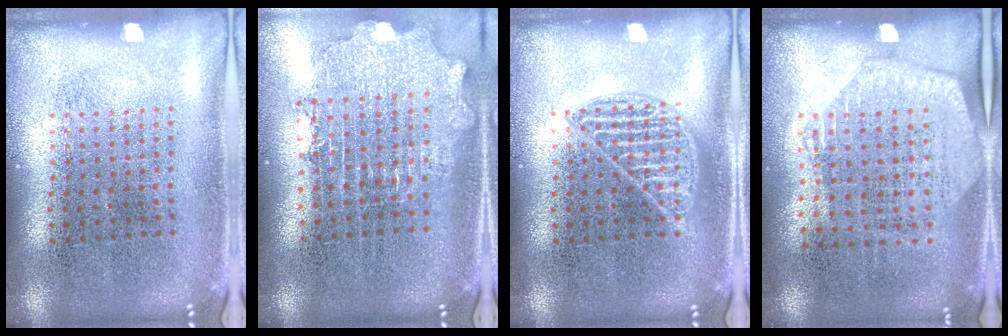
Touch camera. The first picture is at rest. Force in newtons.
{"total": 2.0, "press": 1.6, "slide": 1.2}
{"total": 1.8, "press": 1.8, "slide": 0.3}
{"total": 1.4, "press": 1.3, "slide": 0.6}